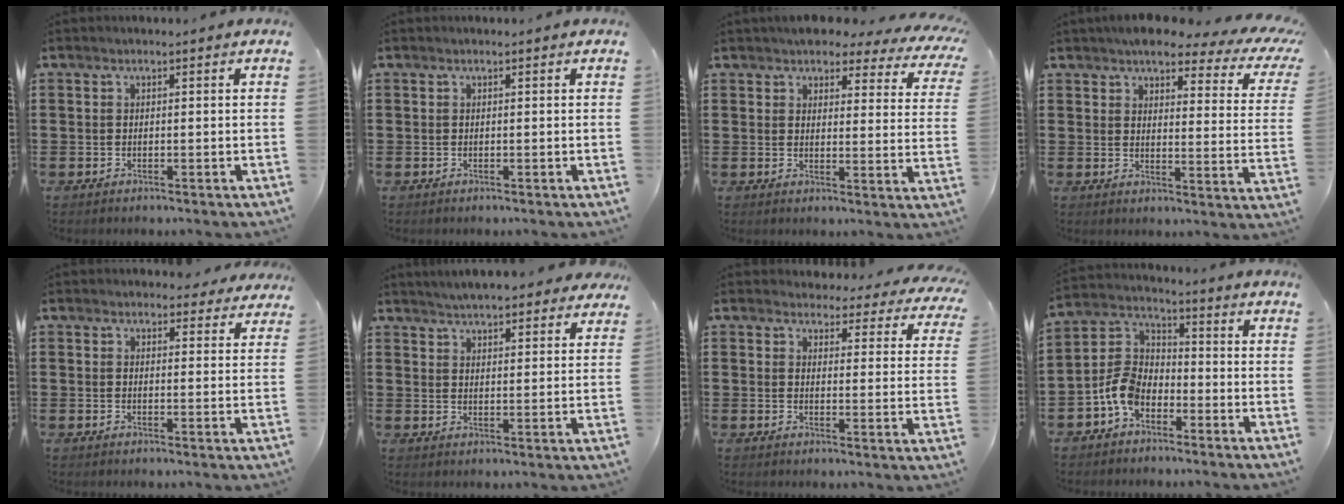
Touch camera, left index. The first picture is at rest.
{"total": 0.0}
{"total": 4.6, "force": [4.2, 1.3, 1.6], "torque": [-0.043, -0.020, 0.070]}
{"total": 6.0, "force": [4.9, 1.9, 3.0], "torque": [-0.066, -0.021, 0.080]}
{"total": 3.2, "force": [3.0, 0.9, 0.6], "torque": [-0.004, -0.011, 0.053]}
{"total": 4.5, "force": [4.5, 0.3, 0.5], "torque": [-0.027, -0.016, 0.081]}
{"total": 3.6, "force": [3.6, 0.6, 0.4], "torque": [-0.020, -0.023, 0.060]}
{"total": 6.9, "force": [-3.9, 4.2, 3.7], "torque": [-0.119, 0.004, -0.089]}